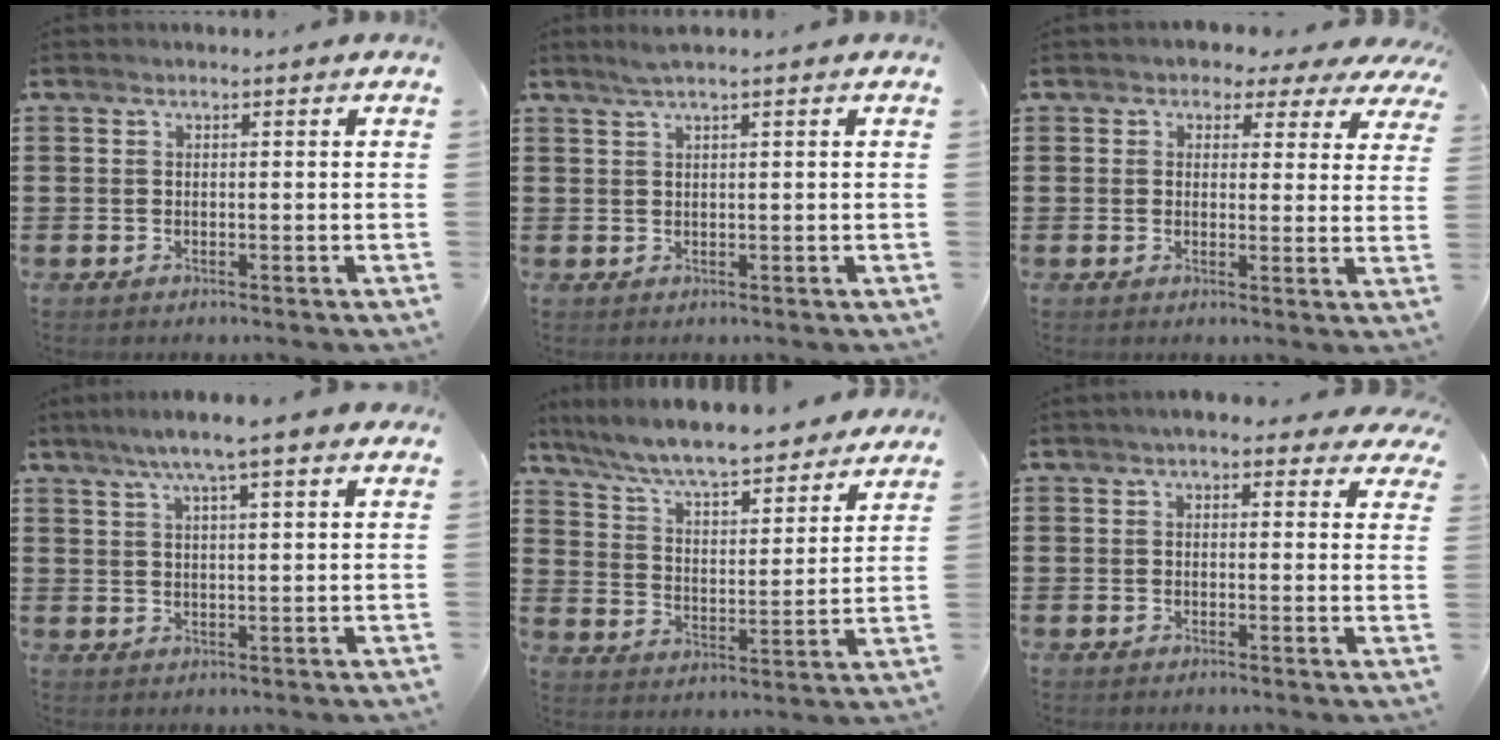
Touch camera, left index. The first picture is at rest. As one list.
[{"total": 1.8, "force": [0.8, -0.2, 1.5], "torque": [-0.028, -0.001, 0.015]}, {"total": 2.6, "force": [1.7, 1.8, 0.8], "torque": [-0.021, -0.004, 0.026]}, {"total": 6.3, "force": [4.4, 0.6, 4.5], "torque": [-0.097, 0.000, 0.077]}, {"total": 8.4, "force": [7.7, 0.5, 3.3], "torque": [-0.094, -0.045, 0.132]}, {"total": 3.5, "force": [2.7, 1.4, 1.8], "torque": [-0.036, -0.001, 0.046]}]